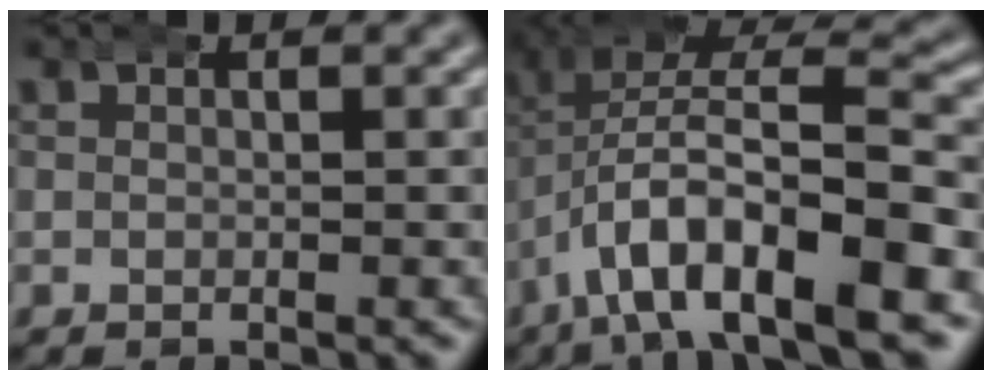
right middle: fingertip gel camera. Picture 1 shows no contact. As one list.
[{"total": 11.2, "force": [-2.6, 6.0, 9.1], "torque": [-0.167, -0.013, -0.034]}]